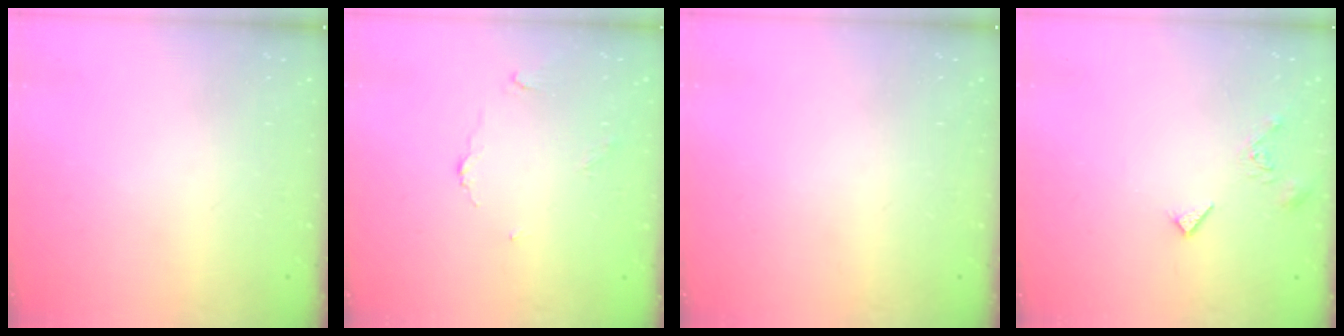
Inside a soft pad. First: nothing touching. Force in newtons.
{"total": 3.1, "press": 3.1, "slide": 0.4}
{"total": 0.0}
{"total": 3.0, "press": 2.9, "slide": 0.4}